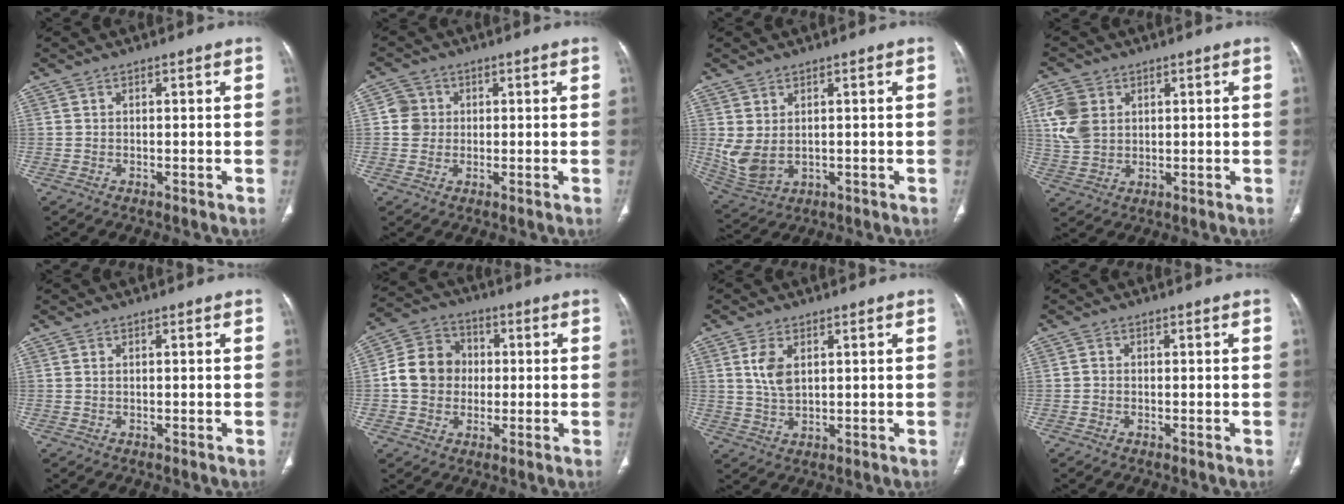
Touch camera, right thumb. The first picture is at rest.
{"total": 4.1, "force": [0.4, 4.0, 0.9], "torque": [0.005, 0.005, 0.004]}
{"total": 6.9, "force": [0.8, 4.5, 5.1], "torque": [-0.111, -0.005, 0.034]}
{"total": 8.5, "force": [2.4, 6.6, 4.8], "torque": [-0.092, -0.004, 0.052]}
{"total": 0.8, "force": [0.2, 0.5, 0.6], "torque": [-0.017, 0.002, 0.006]}
{"total": 10.9, "force": [-0.1, 9.5, 5.2], "torque": [-0.073, 0.024, -0.011]}
{"total": 5.7, "force": [1.8, 3.2, 4.3], "torque": [-0.086, -0.006, 0.040]}
{"total": 0.9, "force": [-0.2, 0.7, 0.4], "torque": [-0.006, 0.002, -0.006]}